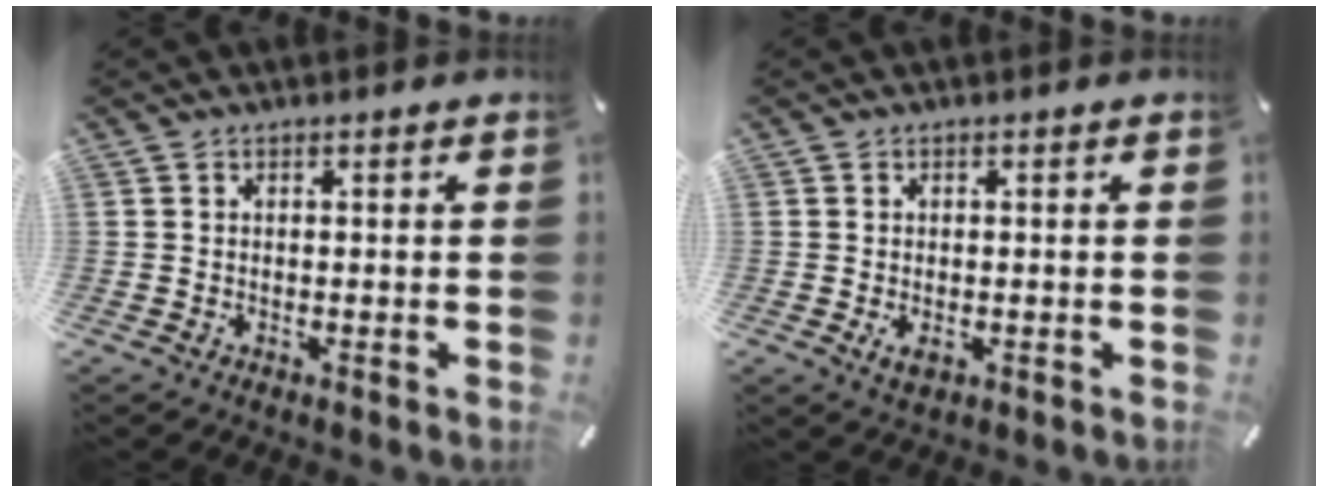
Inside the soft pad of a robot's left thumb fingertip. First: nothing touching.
{"total": 2.2, "force": [-0.5, 1.4, 1.7], "torque": [-0.028, -0.005, -0.011]}